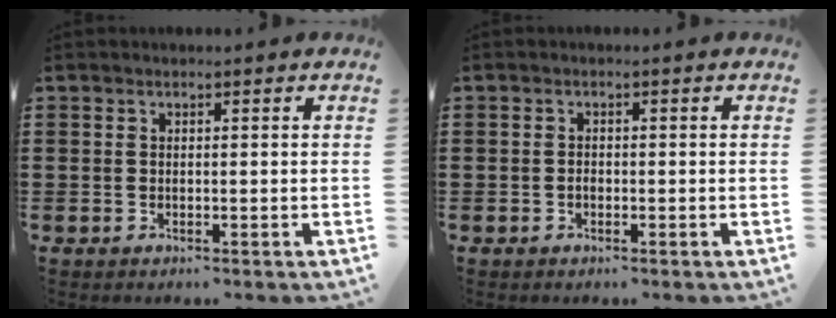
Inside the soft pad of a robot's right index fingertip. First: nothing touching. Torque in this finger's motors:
{"motor_torque": [0.11, -0.01, 0.01, 0.00]}